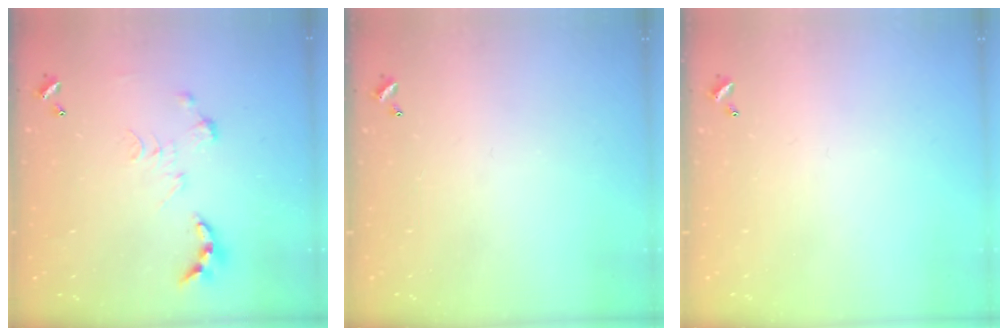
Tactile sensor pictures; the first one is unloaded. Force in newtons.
{"total": 0.0}
{"total": 0.0}